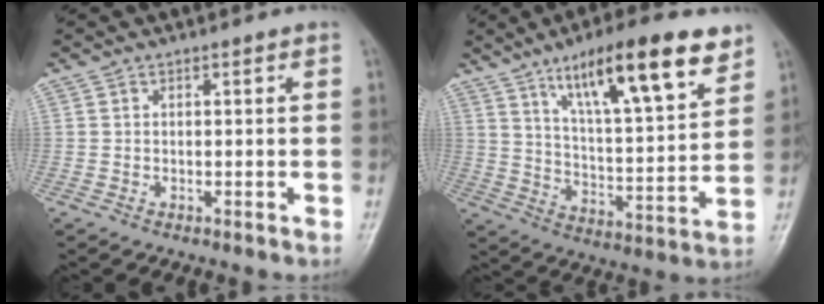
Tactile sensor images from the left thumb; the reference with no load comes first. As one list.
[{"total": 19.4, "force": [11.8, 4.9, 14.6], "torque": [-0.204, -0.049, 0.196]}]